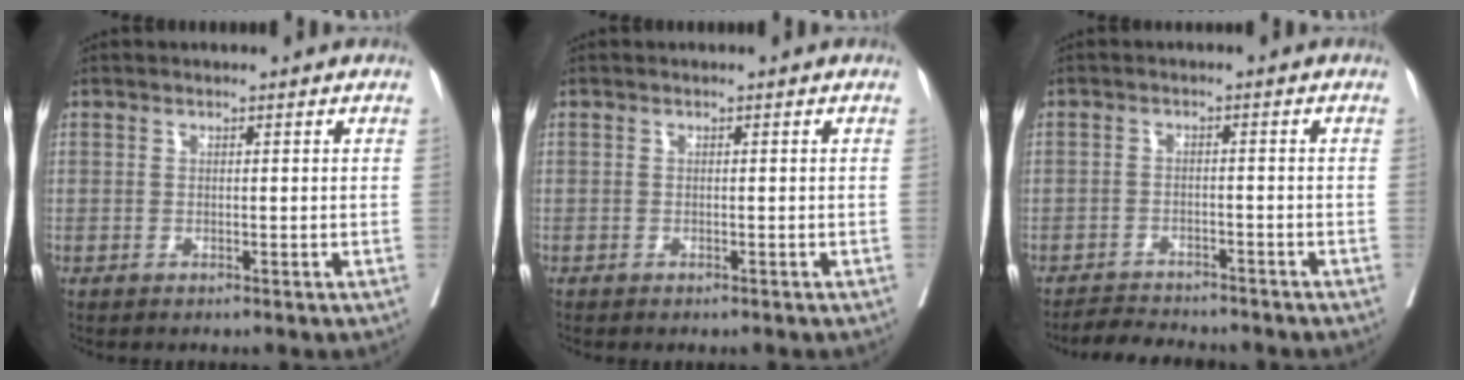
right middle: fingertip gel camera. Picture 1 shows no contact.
{"total": 0.0}
{"total": 5.3, "force": [-5.1, 1.2, 1.0], "torque": [-0.018, -0.011, -0.080]}